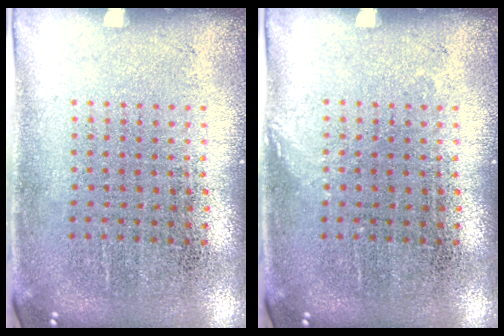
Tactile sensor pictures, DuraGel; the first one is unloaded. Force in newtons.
{"total": 0.6, "press": 0.5, "slide": 0.1}